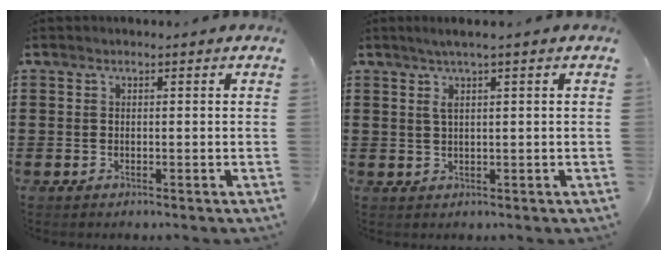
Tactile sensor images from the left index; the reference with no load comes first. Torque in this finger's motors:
{"motor_torque": [0.54, -0.59, 0.08, 0.07]}